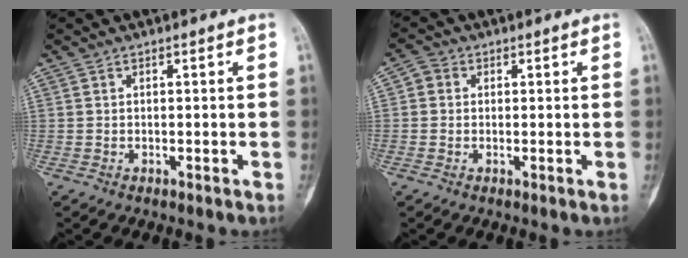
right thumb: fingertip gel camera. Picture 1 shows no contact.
{"total": 2.4, "force": [0.3, 2.2, 0.9], "torque": [-0.004, 0.005, 0.001]}